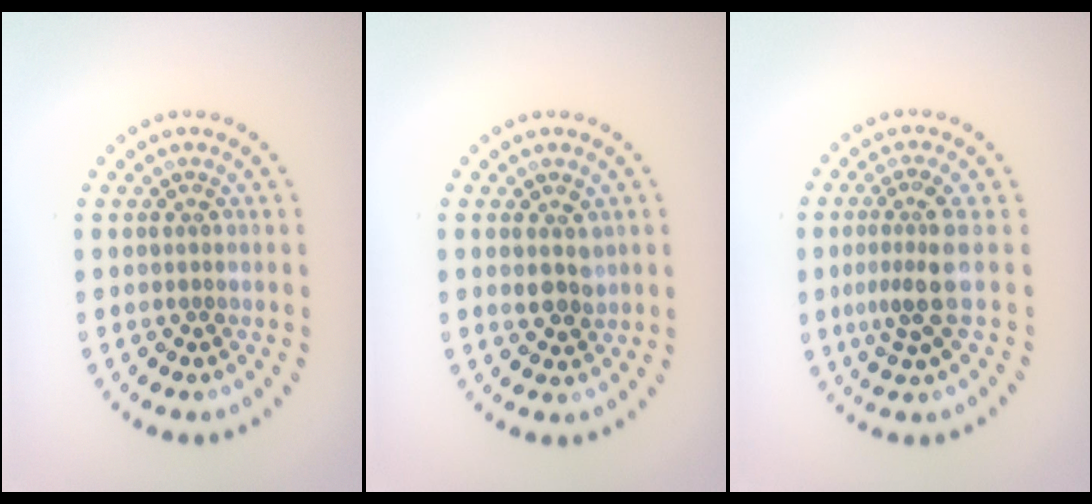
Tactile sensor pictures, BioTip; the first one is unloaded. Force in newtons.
{"total": 2.0, "press": 1.9, "slide": 0.7}
{"total": 3.2, "press": 2.4, "slide": 2.0}